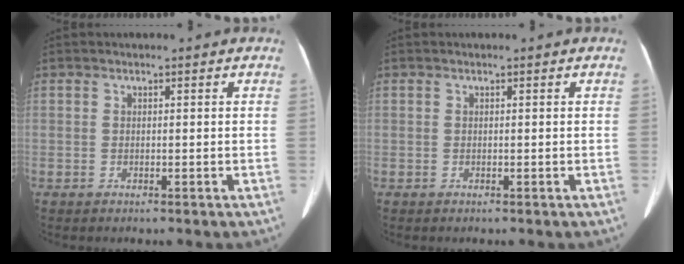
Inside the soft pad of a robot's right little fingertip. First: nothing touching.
{"total": 0.0}